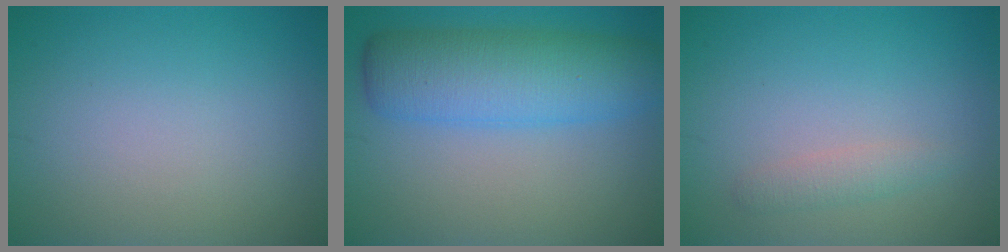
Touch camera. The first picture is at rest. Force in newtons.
{"total": 7.6, "press": 7.6, "slide": 0.1}
{"total": 1.4, "press": 1.4, "slide": 0.0}